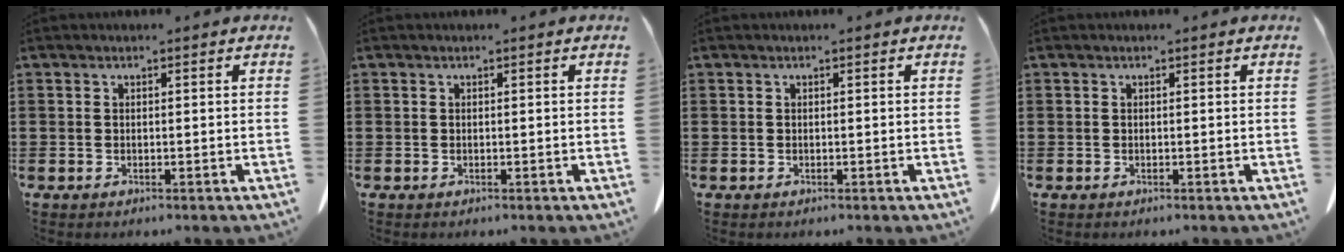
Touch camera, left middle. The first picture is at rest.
{"total": 0.0}
{"total": 0.0}
{"total": 0.0}